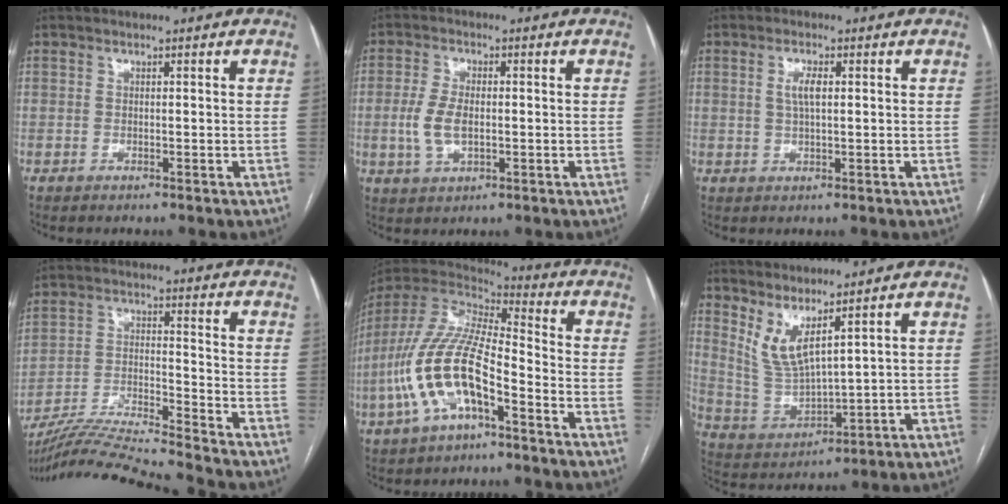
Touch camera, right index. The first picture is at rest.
{"total": 5.7, "force": [-0.6, 2.8, 4.9], "torque": [-0.116, 0.001, -0.010]}
{"total": 3.1, "force": [0.7, 0.8, 2.9], "torque": [-0.060, 0.004, 0.014]}
{"total": 14.4, "force": [-13.6, -2.6, 4.0], "torque": [-0.065, 0.003, -0.240]}
{"total": 15.9, "force": [-6.0, 5.0, 13.8], "torque": [-0.295, 0.004, -0.110]}
{"total": 6.6, "force": [4.5, 0.9, 4.7], "torque": [-0.106, -0.022, 0.108]}